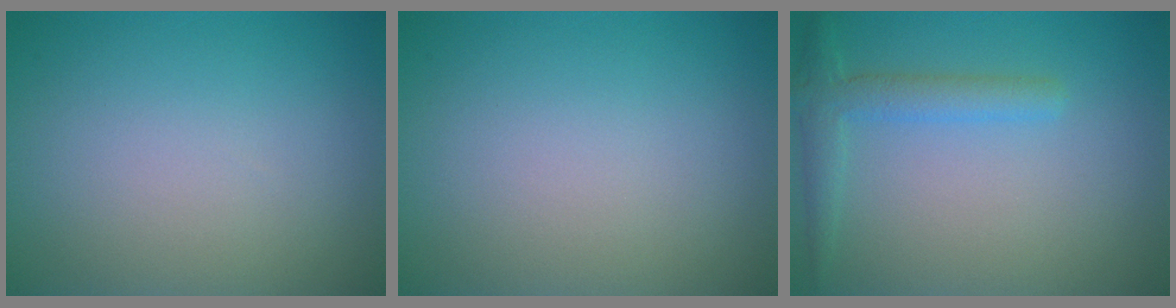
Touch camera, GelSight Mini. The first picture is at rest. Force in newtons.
{"total": 0.0}
{"total": 2.6, "press": 2.6, "slide": 0.2}